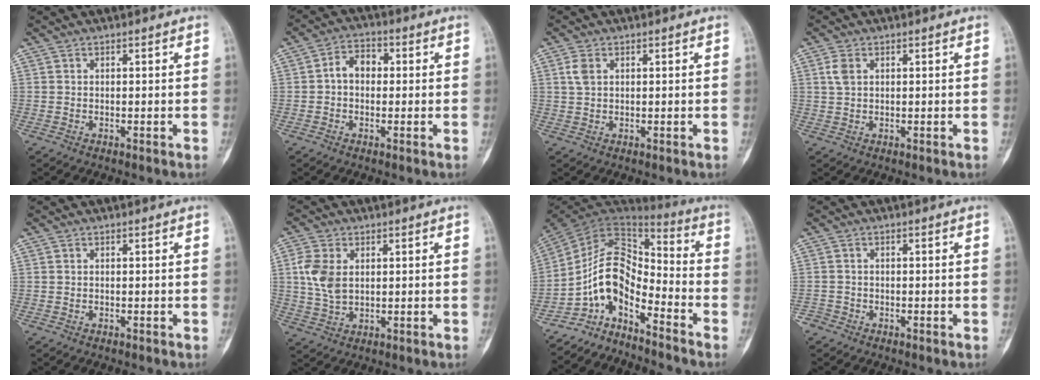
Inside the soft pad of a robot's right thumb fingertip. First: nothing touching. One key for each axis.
{"total": 5.2, "fx": 0.1, "fy": 3.9, "fz": 3.6, "tx": -0.042, "ty": 0.020, "tz": -0.008}
{"total": 2.6, "fx": 0.9, "fy": 1.6, "fz": 1.8, "tx": -0.038, "ty": 0.006, "tz": 0.022}
{"total": 2.6, "fx": 0.9, "fy": 1.6, "fz": 1.8, "tx": -0.039, "ty": 0.006, "tz": 0.022}
{"total": 0.0}
{"total": 6.8, "fx": 1.3, "fy": 4.5, "fz": 5.0, "tx": -0.103, "ty": 0.002, "tz": 0.029}
{"total": 12.5, "fx": -7.6, "fy": 6.1, "fz": 7.7, "tx": -0.116, "ty": 0.102, "tz": -0.149}
{"total": 1.6, "fx": -1.2, "fy": 1.0, "fz": -0.1, "tx": 0.004, "ty": 0.004, "tz": -0.027}